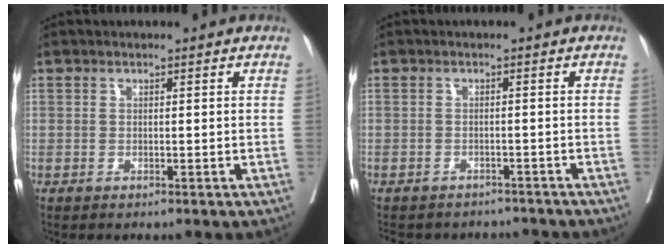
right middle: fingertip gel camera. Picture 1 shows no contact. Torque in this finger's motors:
{"motor_torque": [0.11, -0.22, 0.03, 0.02]}